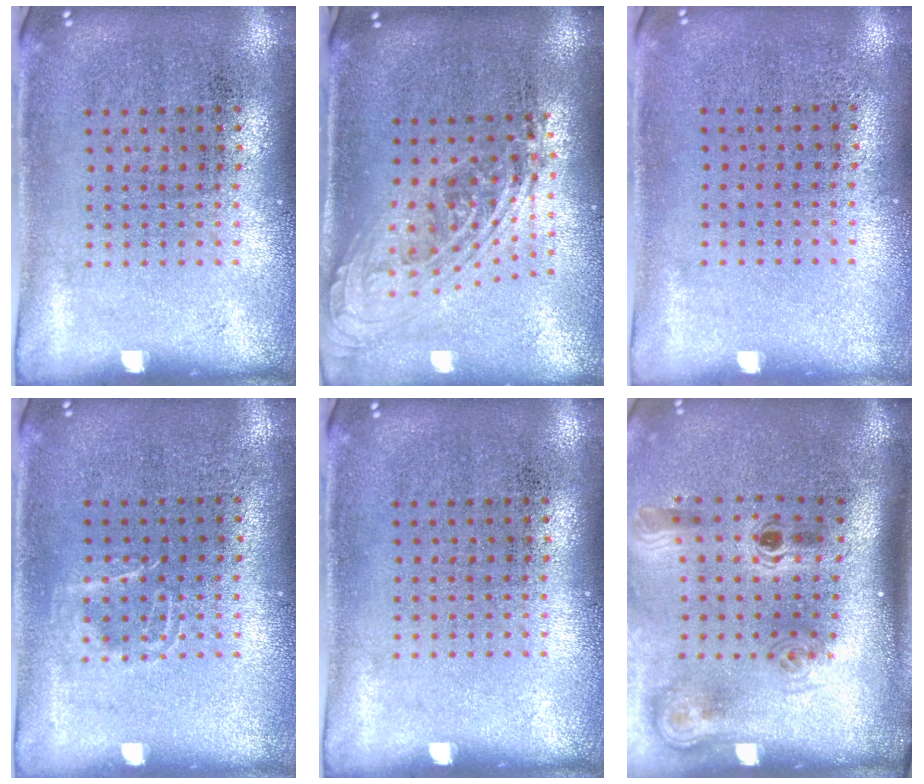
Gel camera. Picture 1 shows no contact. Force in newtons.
{"total": 2.1, "press": 1.6, "slide": 1.5}
{"total": 0.0}
{"total": 1.1, "press": 1.0, "slide": 0.3}
{"total": 0.0}
{"total": 2.2, "press": 1.5, "slide": 1.7}